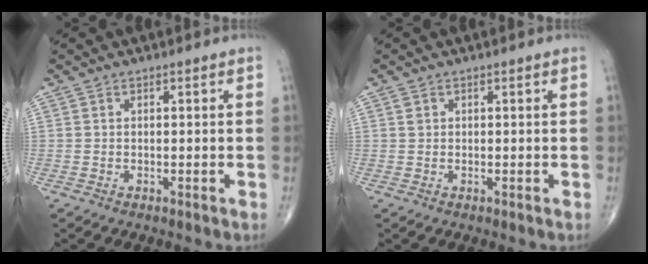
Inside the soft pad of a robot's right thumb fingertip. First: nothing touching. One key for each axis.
{"total": 0.6, "fx": 0.3, "fy": 0.4, "fz": 0.3, "tx": -0.006, "ty": 0.004, "tz": 0.007}